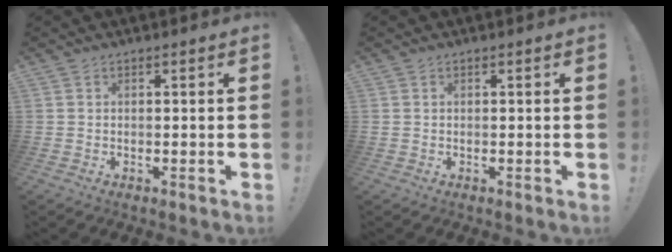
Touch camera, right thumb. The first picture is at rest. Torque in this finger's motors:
{"motor_torque": [-0.06, -0.06, 0.18, -0.05, 0.00]}